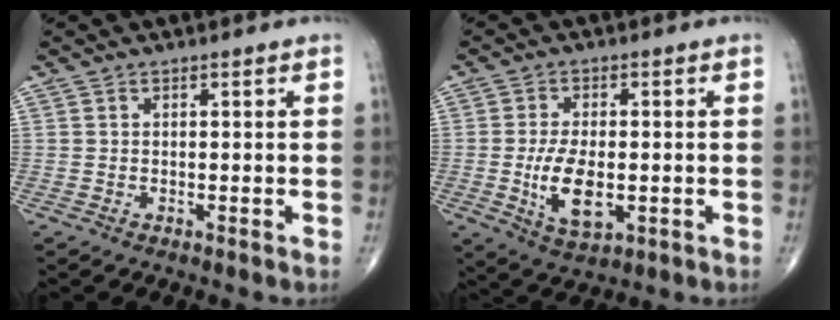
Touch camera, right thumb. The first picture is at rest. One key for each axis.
{"total": 8.8, "fx": -1.5, "fy": 4.4, "fz": 7.5, "tx": -0.132, "ty": -0.007, "tz": -0.019}